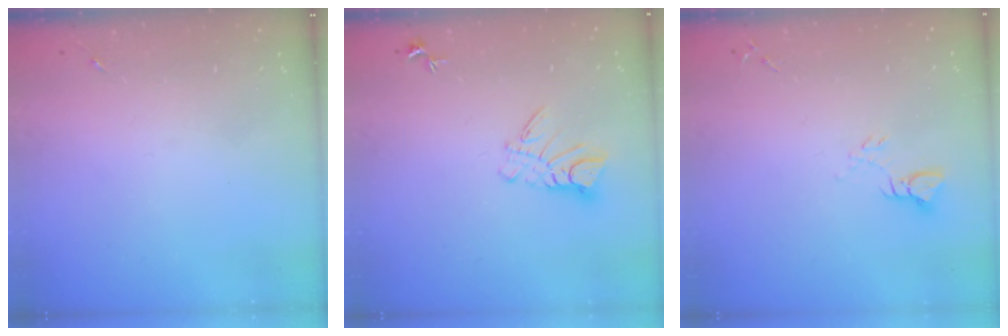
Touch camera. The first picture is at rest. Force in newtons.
{"total": 8.0, "press": 8.0, "slide": 0.7}
{"total": 3.6, "press": 3.5, "slide": 0.3}